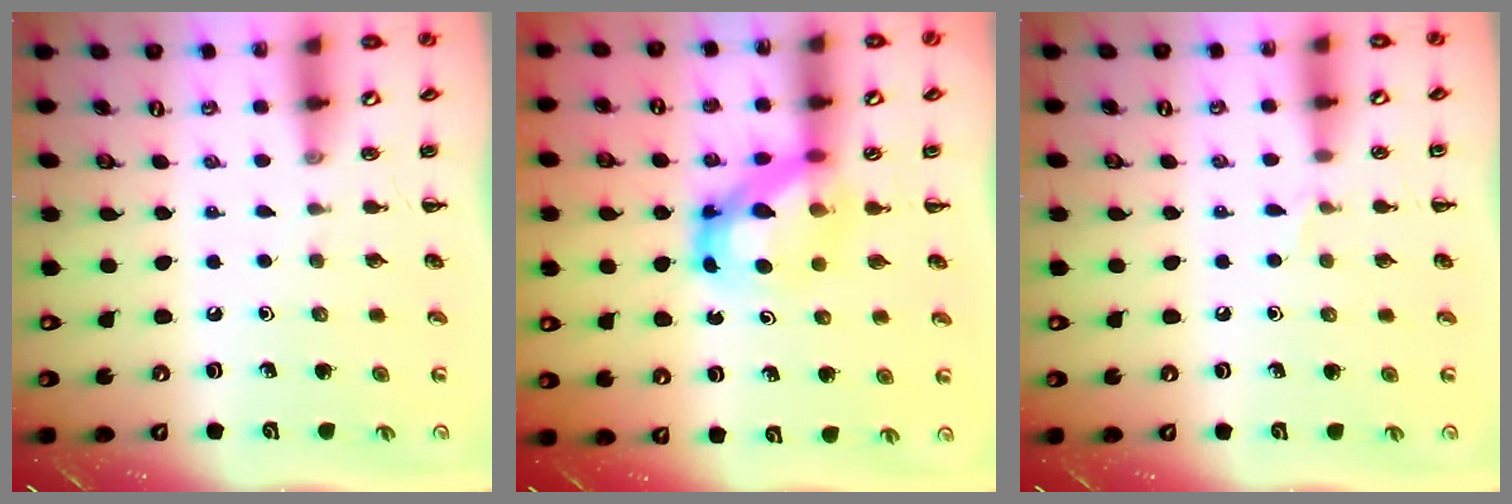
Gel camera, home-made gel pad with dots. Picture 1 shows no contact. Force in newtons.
{"total": 7.0, "press": 6.9, "slide": 1.3}
{"total": 3.5, "press": 3.3, "slide": 1.3}